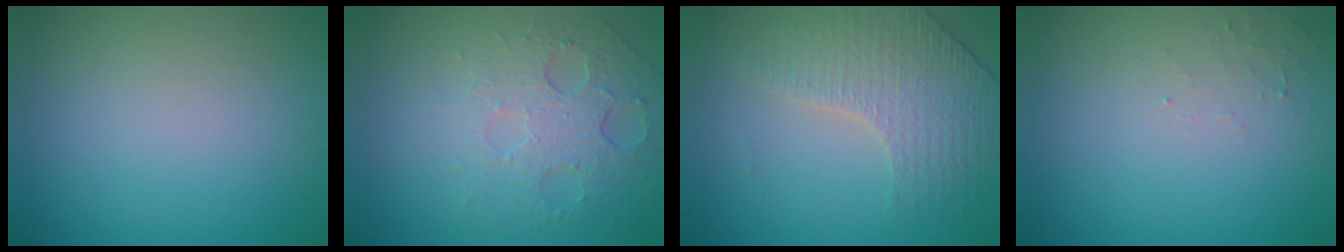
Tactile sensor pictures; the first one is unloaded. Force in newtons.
{"total": 5.2, "press": 3.3, "slide": 3.9}
{"total": 4.1, "press": 3.1, "slide": 2.7}
{"total": 1.1, "press": 1.1, "slide": 0.2}